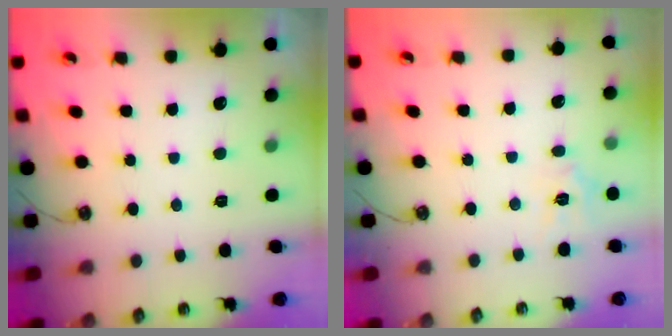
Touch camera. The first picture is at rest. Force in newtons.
{"total": 4.7, "press": 4.7, "slide": 0.4}